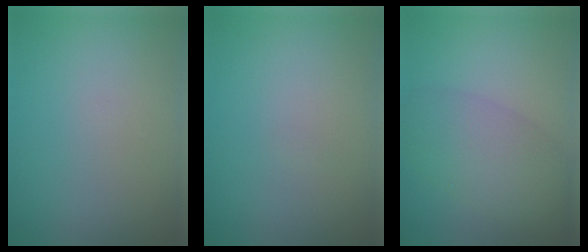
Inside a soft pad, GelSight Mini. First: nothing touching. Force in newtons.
{"total": 0.0}
{"total": 5.5, "press": 5.5, "slide": 0.1}